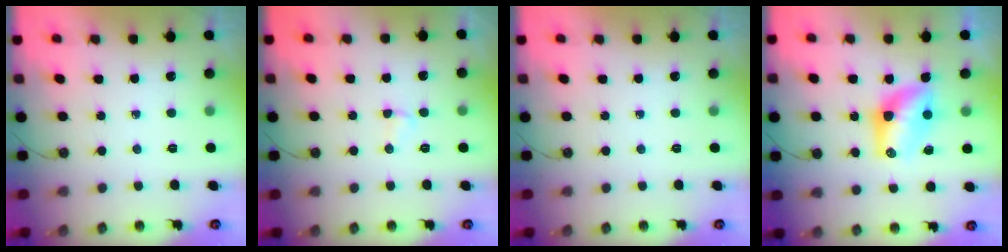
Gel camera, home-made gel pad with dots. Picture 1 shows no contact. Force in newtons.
{"total": 2.5, "press": 2.4, "slide": 0.7}
{"total": 0.0}
{"total": 9.1, "press": 8.8, "slide": 2.6}